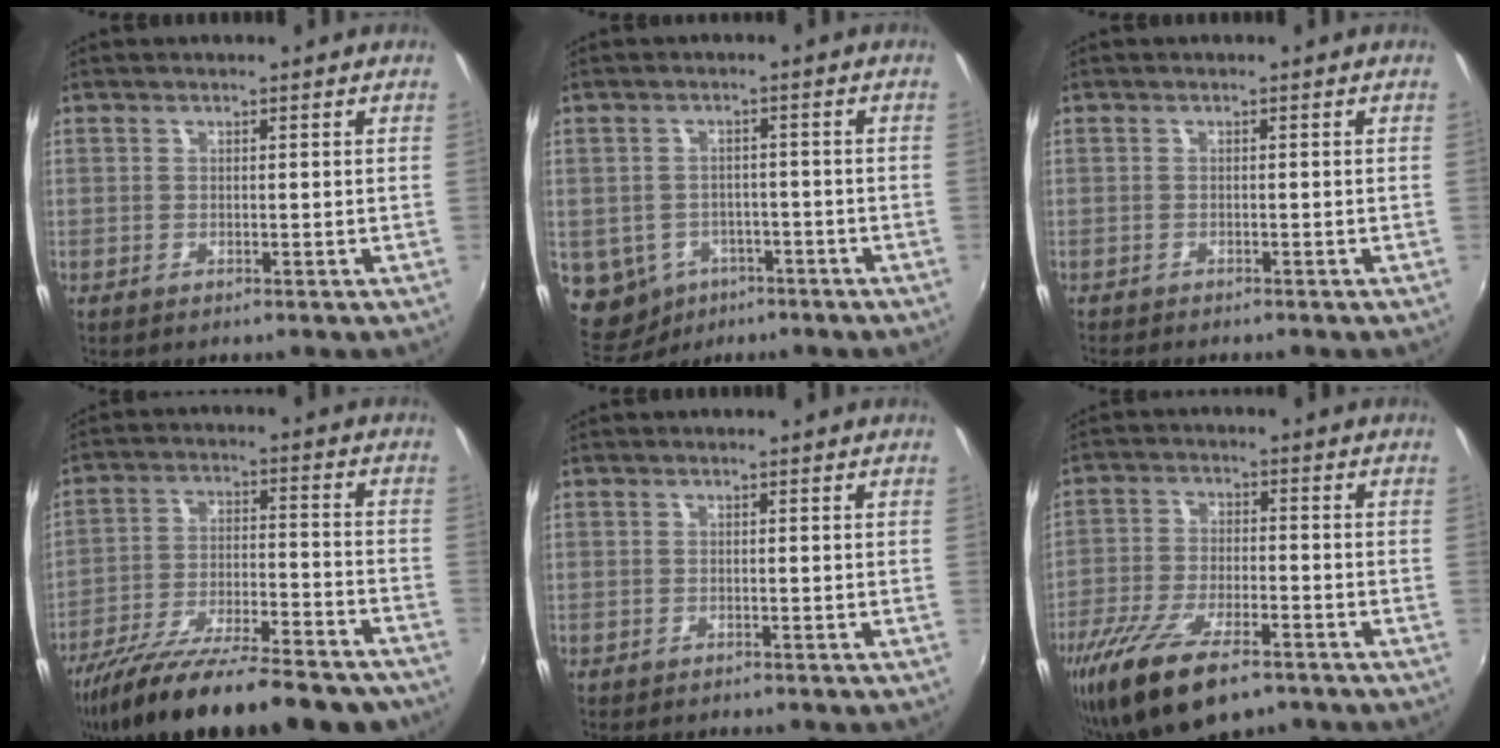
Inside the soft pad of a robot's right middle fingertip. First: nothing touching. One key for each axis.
{"total": 9.8, "fx": -4.4, "fy": 8.0, "fz": 3.4, "tx": -0.115, "ty": -0.009, "tz": -0.052}
{"total": 2.0, "fx": -2.0, "fy": 0.1, "fz": 0.5, "tx": -0.017, "ty": -0.016, "tz": -0.034}
{"total": 25.1, "fx": -20.9, "fy": 5.1, "fz": 13.0, "tx": -0.227, "ty": -0.055, "tz": -0.308}
{"total": 0.6, "fx": -0.6, "fy": -0.1, "fz": -0.1, "tx": -0.001, "ty": -0.003, "tz": -0.010}
{"total": 15.7, "fx": -10.5, "fy": 5.5, "fz": 10.3, "tx": -0.221, "ty": -0.046, "tz": -0.189}